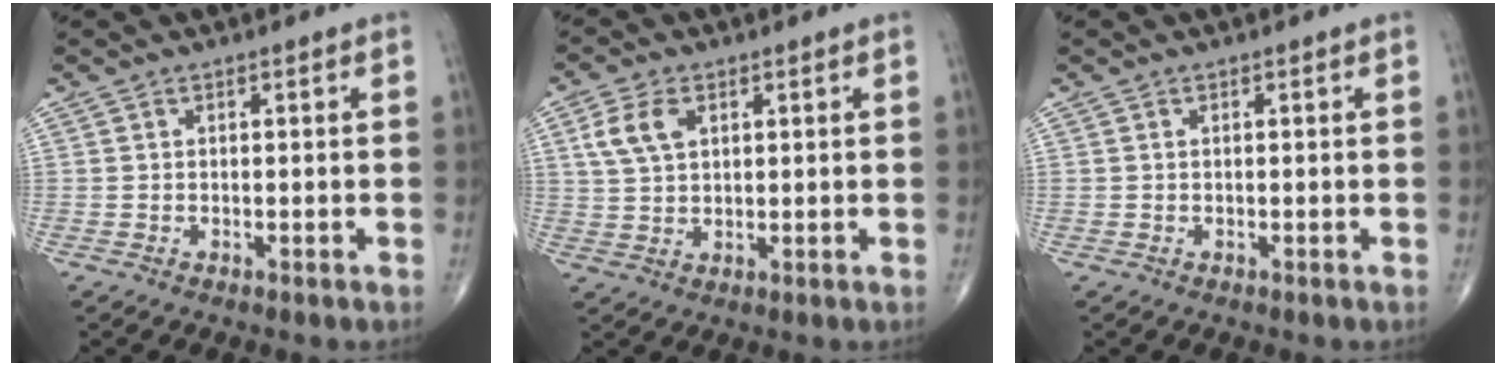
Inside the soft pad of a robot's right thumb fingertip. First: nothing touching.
{"total": 6.3, "force": [2.3, 3.8, 4.4], "torque": [-0.089, 0.001, 0.045]}
{"total": 0.0}